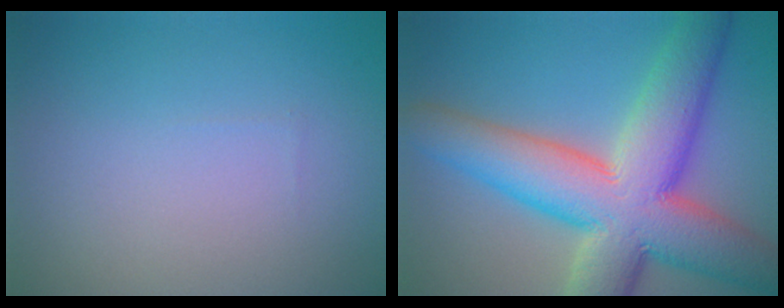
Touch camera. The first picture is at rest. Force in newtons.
{"total": 12.8, "press": 12.8, "slide": 0.7}